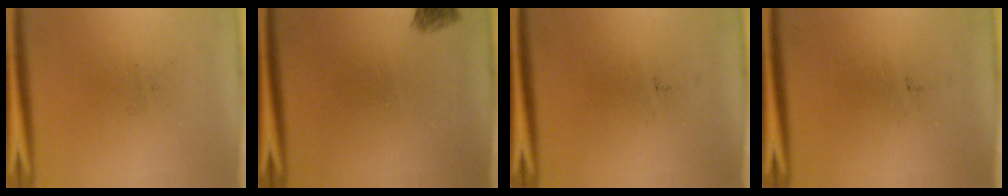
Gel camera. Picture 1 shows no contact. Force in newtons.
{"total": 2.6}
{"total": 0.0}
{"total": 0.0}